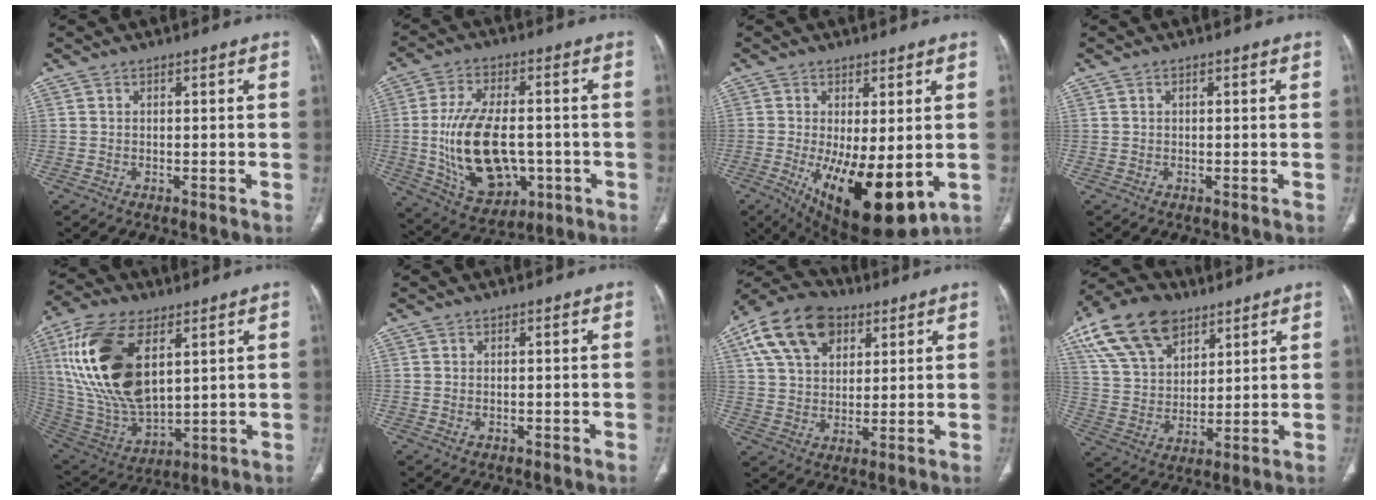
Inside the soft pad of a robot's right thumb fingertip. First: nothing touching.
{"total": 17.9, "force": [-2.0, 10.4, 14.4], "torque": [-0.251, 0.001, -0.012]}
{"total": 16.5, "force": [-3.6, 6.4, 14.8], "torque": [-0.228, -0.029, -0.031]}
{"total": 0.5, "force": [0.2, 0.3, 0.4], "torque": [-0.004, 0.002, 0.002]}
{"total": 23.1, "force": [7.1, 11.9, 18.5], "torque": [-0.370, -0.029, 0.140]}
{"total": 0.8, "force": [-0.1, 0.6, 0.5], "torque": [-0.015, 0.005, 0.003]}
{"total": 16.0, "force": [7.3, 10.4, 9.7], "torque": [-0.162, 0.000, 0.126]}
{"total": 17.4, "force": [10.0, 10.3, 9.9], "torque": [-0.168, -0.012, 0.187]}